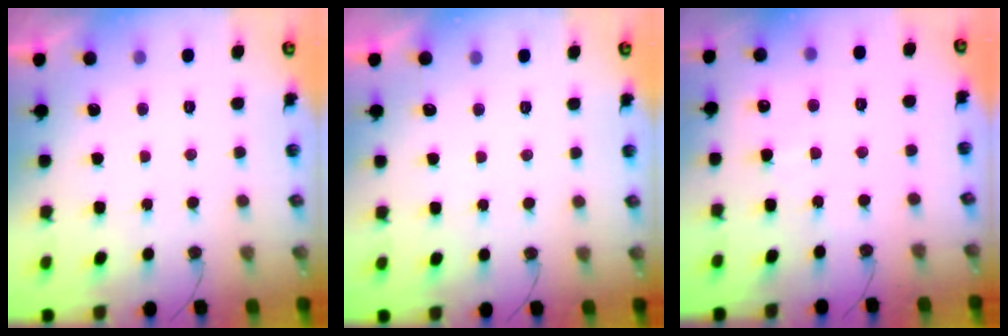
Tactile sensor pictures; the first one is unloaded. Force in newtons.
{"total": 2.8, "press": 2.8, "slide": 0.4}
{"total": 3.0, "press": 2.9, "slide": 0.5}